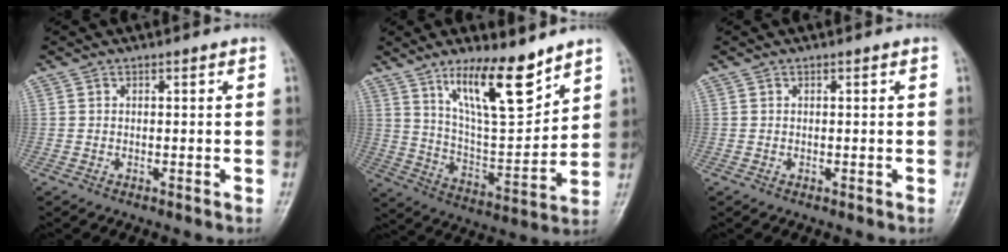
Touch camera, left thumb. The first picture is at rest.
{"total": 15.5, "force": [10.3, 4.3, 10.7], "torque": [-0.157, -0.071, 0.193]}
{"total": 0.0}